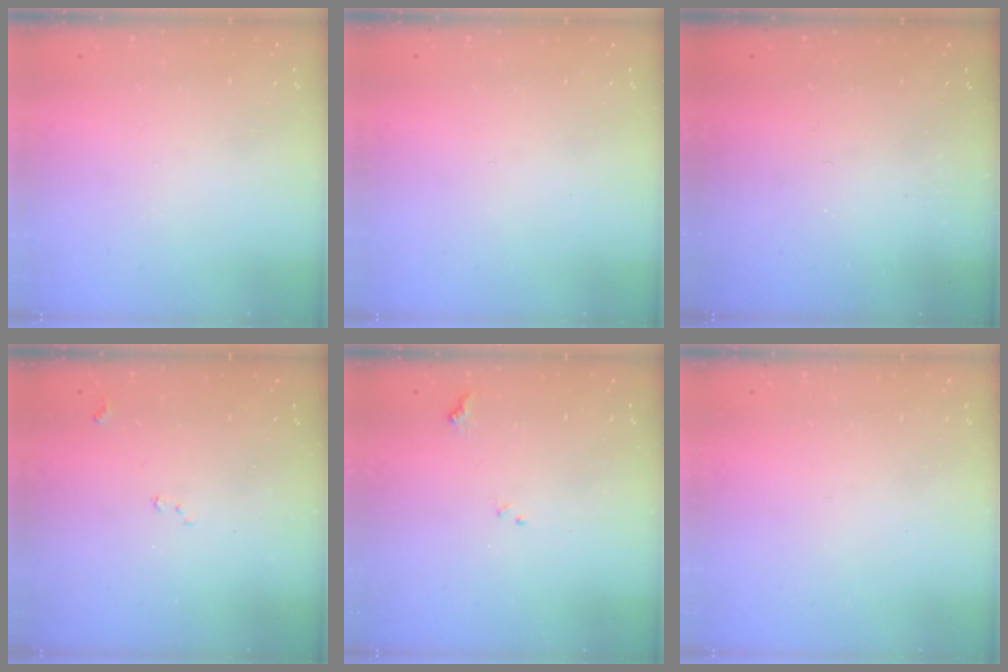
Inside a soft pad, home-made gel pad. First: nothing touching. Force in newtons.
{"total": 0.0}
{"total": 0.9, "press": 0.9, "slide": 0.3}
{"total": 7.7, "press": 7.6, "slide": 1.0}
{"total": 7.2, "press": 7.1, "slide": 0.9}
{"total": 0.0}